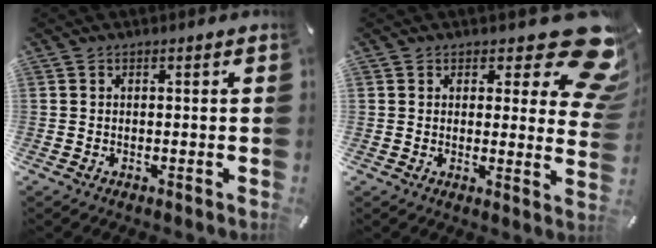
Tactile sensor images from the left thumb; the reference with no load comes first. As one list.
[{"total": 14.2, "force": [8.4, 6.0, 9.7], "torque": [-0.112, -0.064, 0.142]}]